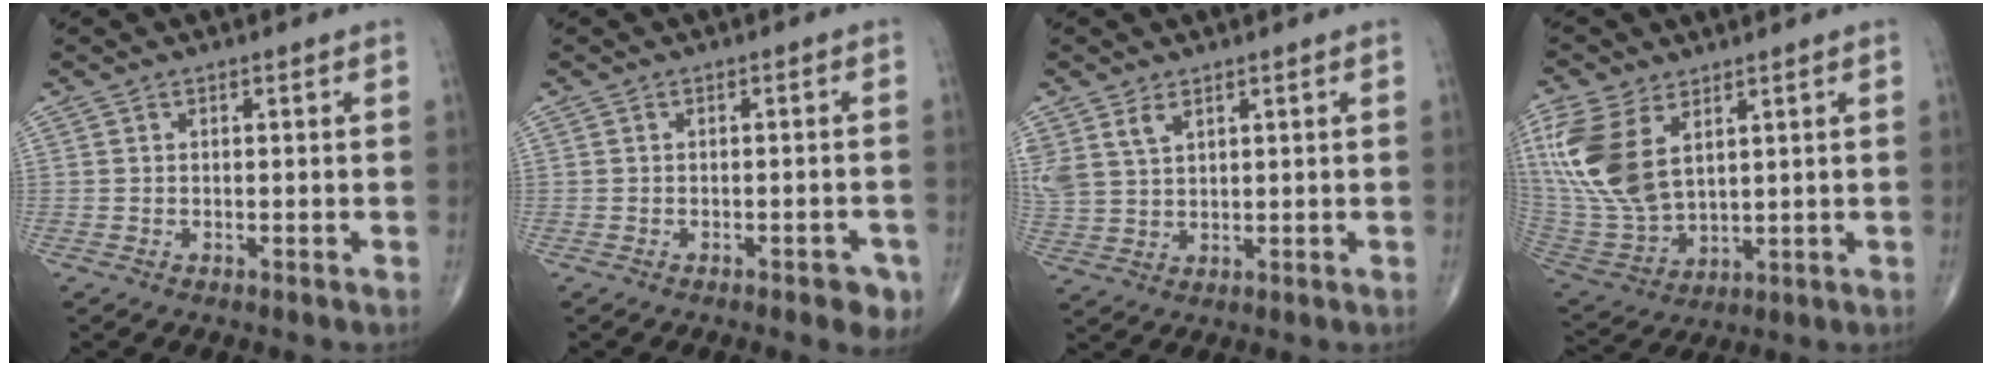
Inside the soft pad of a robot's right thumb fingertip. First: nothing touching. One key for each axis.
{"total": 4.1, "fx": -2.4, "fy": 1.6, "fz": 2.9, "tx": -0.021, "ty": 0.009, "tz": -0.027}
{"total": 6.2, "fx": 3.4, "fy": 3.7, "fz": 3.7, "tx": -0.079, "ty": -0.005, "tz": 0.081}
{"total": 16.7, "fx": 6.2, "fy": 9.6, "fz": 12.2, "tx": -0.270, "ty": -0.023, "tz": 0.135}